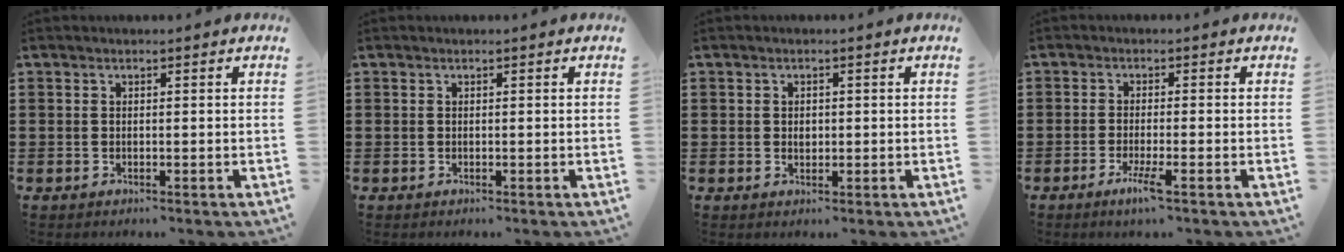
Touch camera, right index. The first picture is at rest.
{"total": 0.0}
{"total": 1.2, "force": [0.2, 0.7, 0.9], "torque": [-0.021, 0.001, 0.004]}
{"total": 3.5, "force": [-2.0, 0.0, 2.9], "torque": [-0.060, -0.015, -0.036]}